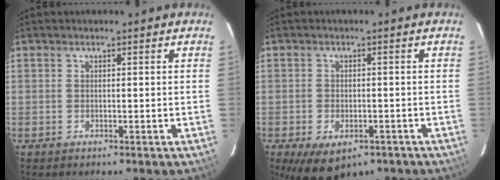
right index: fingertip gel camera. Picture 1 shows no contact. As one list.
[{"total": 9.1, "force": [-5.3, 5.1, 5.3], "torque": [-0.107, -0.027, -0.073]}]